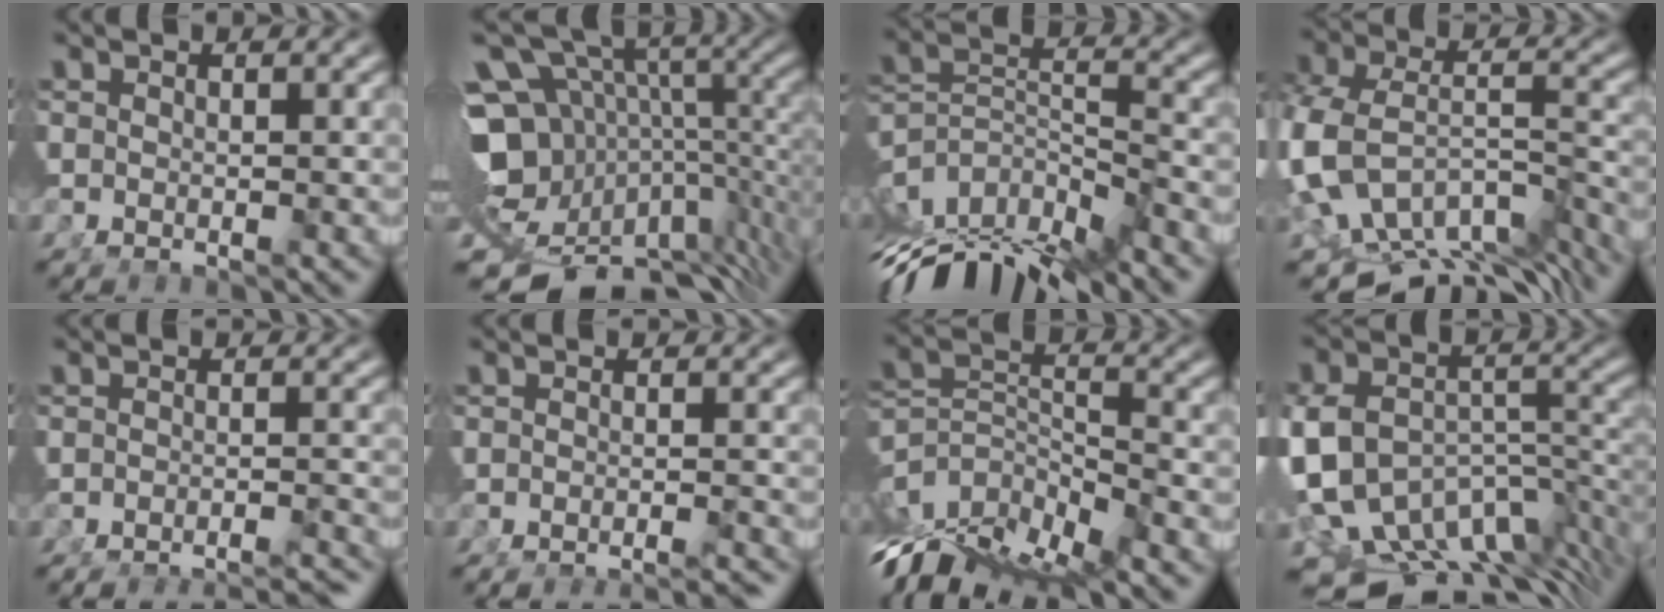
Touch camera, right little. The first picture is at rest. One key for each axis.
{"total": 20.3, "fx": -5.9, "fy": 14.4, "fz": 13.0, "tx": -0.216, "ty": -0.062, "tz": -0.073}
{"total": 12.7, "fx": -6.9, "fy": 7.1, "fz": 7.9, "tx": -0.144, "ty": -0.058, "tz": -0.083}
{"total": 14.5, "fx": -7.2, "fy": 9.3, "fz": 8.4, "tx": -0.176, "ty": -0.066, "tz": -0.091}
{"total": 6.1, "fx": -6.0, "fy": 0.5, "fz": 1.1, "tx": 0.004, "ty": -0.005, "tz": -0.097}
{"total": 3.9, "fx": -3.8, "fy": 0.0, "fz": 0.8, "tx": 0.002, "ty": 0.000, "tz": -0.063}
{"total": 14.1, "fx": -5.8, "fy": 9.0, "fz": 9.2, "tx": -0.172, "ty": -0.068, "tz": -0.065}
{"total": 16.9, "fx": -7.9, "fy": 10.8, "fz": 10.4, "tx": -0.185, "ty": -0.068, "tz": -0.098}